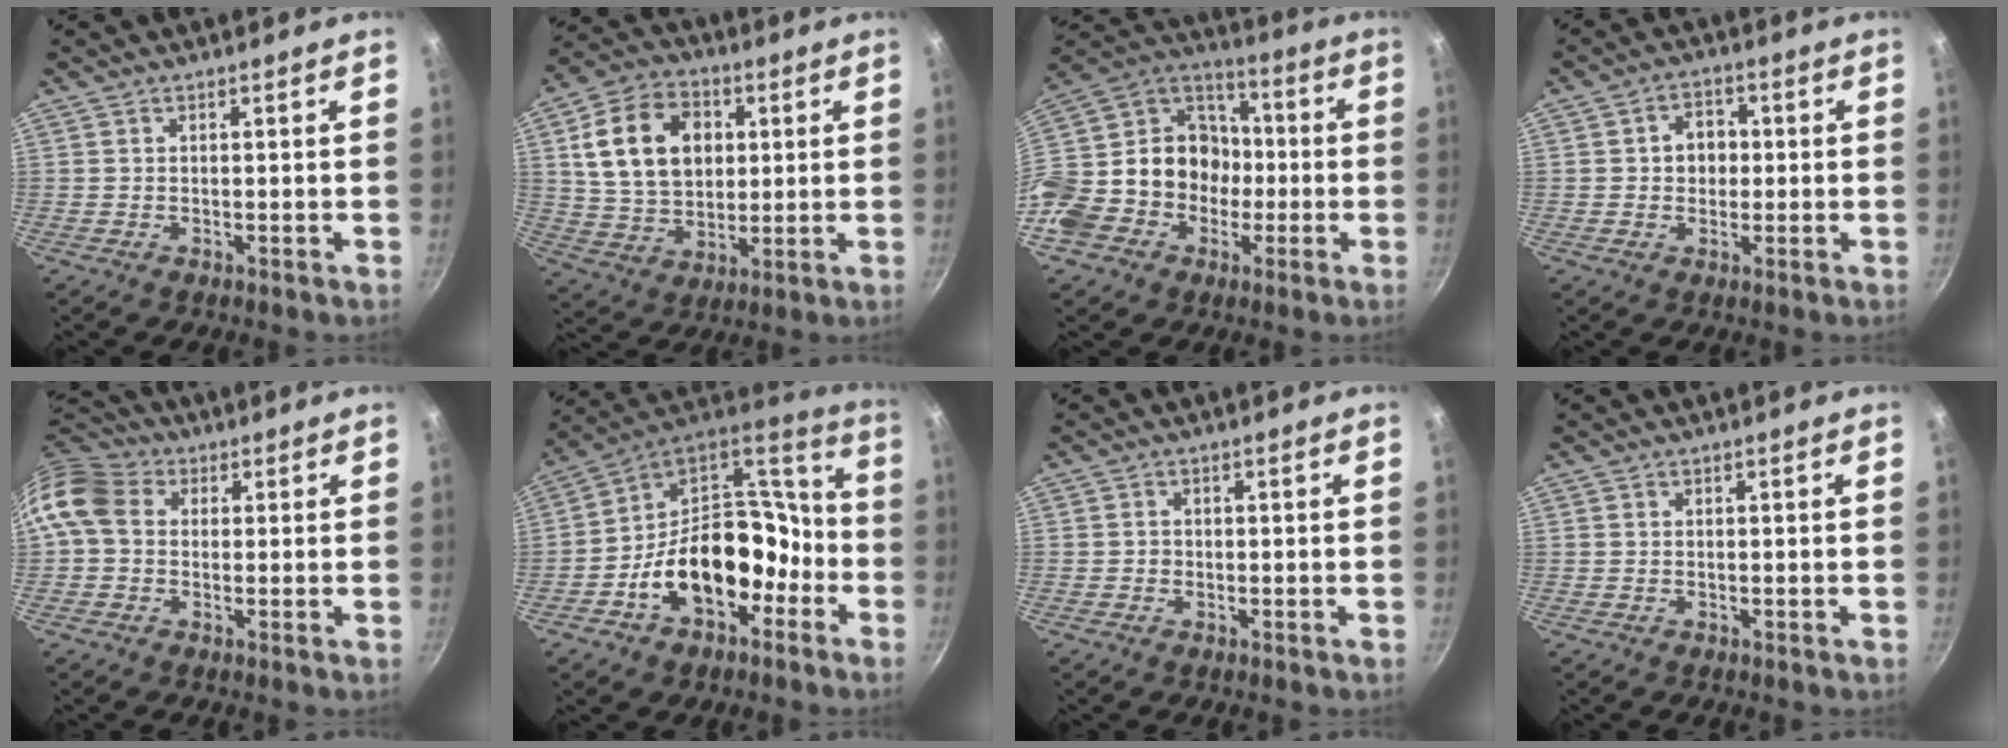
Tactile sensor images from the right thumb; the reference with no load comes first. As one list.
[{"total": 17.1, "force": [3.9, 12.5, 11.0], "torque": [-0.172, 0.001, 0.068]}, {"total": 23.0, "force": [-5.6, 19.7, 10.5], "torque": [-0.189, 0.075, -0.094]}, {"total": 5.4, "force": [0.3, 4.5, 3.0], "torque": [-0.016, 0.008, 0.000]}, {"total": 10.5, "force": [1.3, 8.4, 6.1], "torque": [-0.107, 0.021, 0.003]}, {"total": 20.8, "force": [-7.4, 14.3, 13.1], "torque": [-0.174, 0.086, -0.123]}, {"total": 0.9, "force": [-0.2, 0.8, 0.2], "torque": [0.000, 0.001, -0.006]}, {"total": 0.0}]